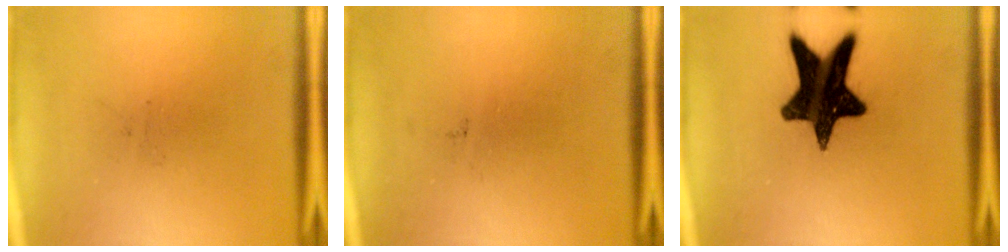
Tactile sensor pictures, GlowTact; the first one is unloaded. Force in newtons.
{"total": 0.0}
{"total": 15.9}